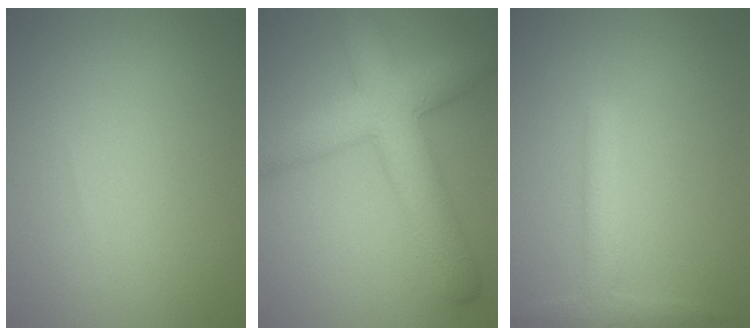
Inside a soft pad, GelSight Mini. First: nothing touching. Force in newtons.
{"total": 8.1, "press": 8.1, "slide": 0.1}
{"total": 2.4, "press": 2.4, "slide": 0.1}